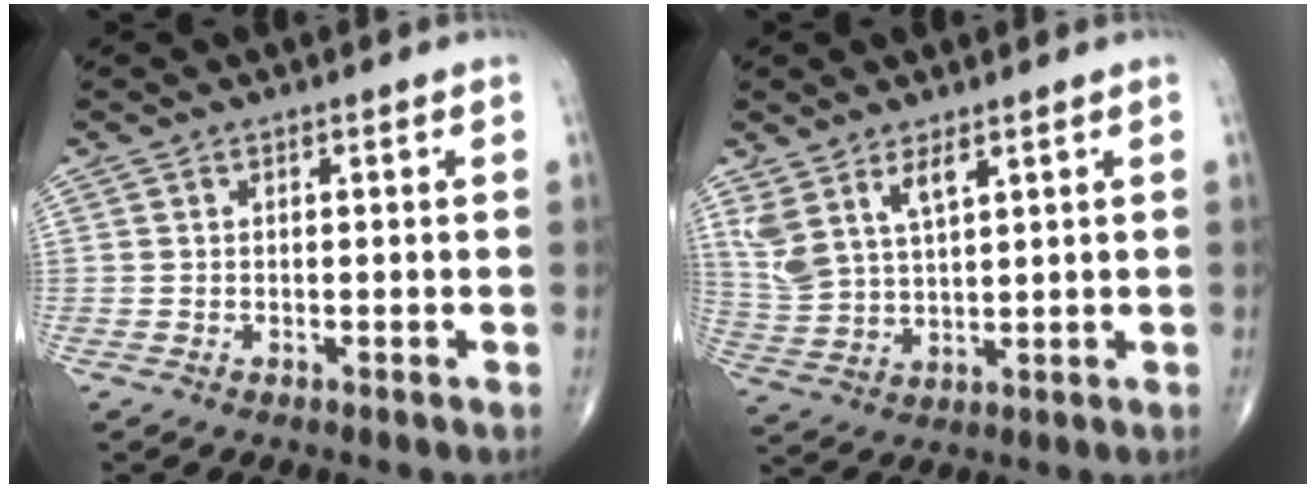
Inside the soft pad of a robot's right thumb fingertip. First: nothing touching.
{"total": 7.8, "force": [4.5, 3.2, 5.5], "torque": [-0.114, -0.018, 0.100]}